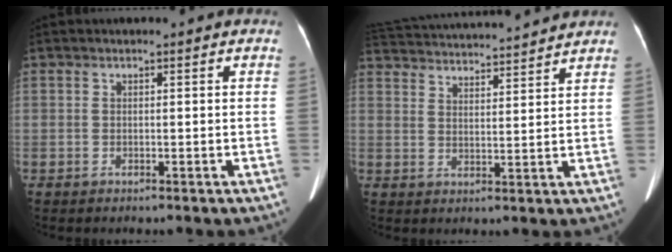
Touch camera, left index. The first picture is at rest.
{"total": 18.3, "force": [17.0, 2.0, 6.5], "torque": [-0.130, 0.037, 0.256]}